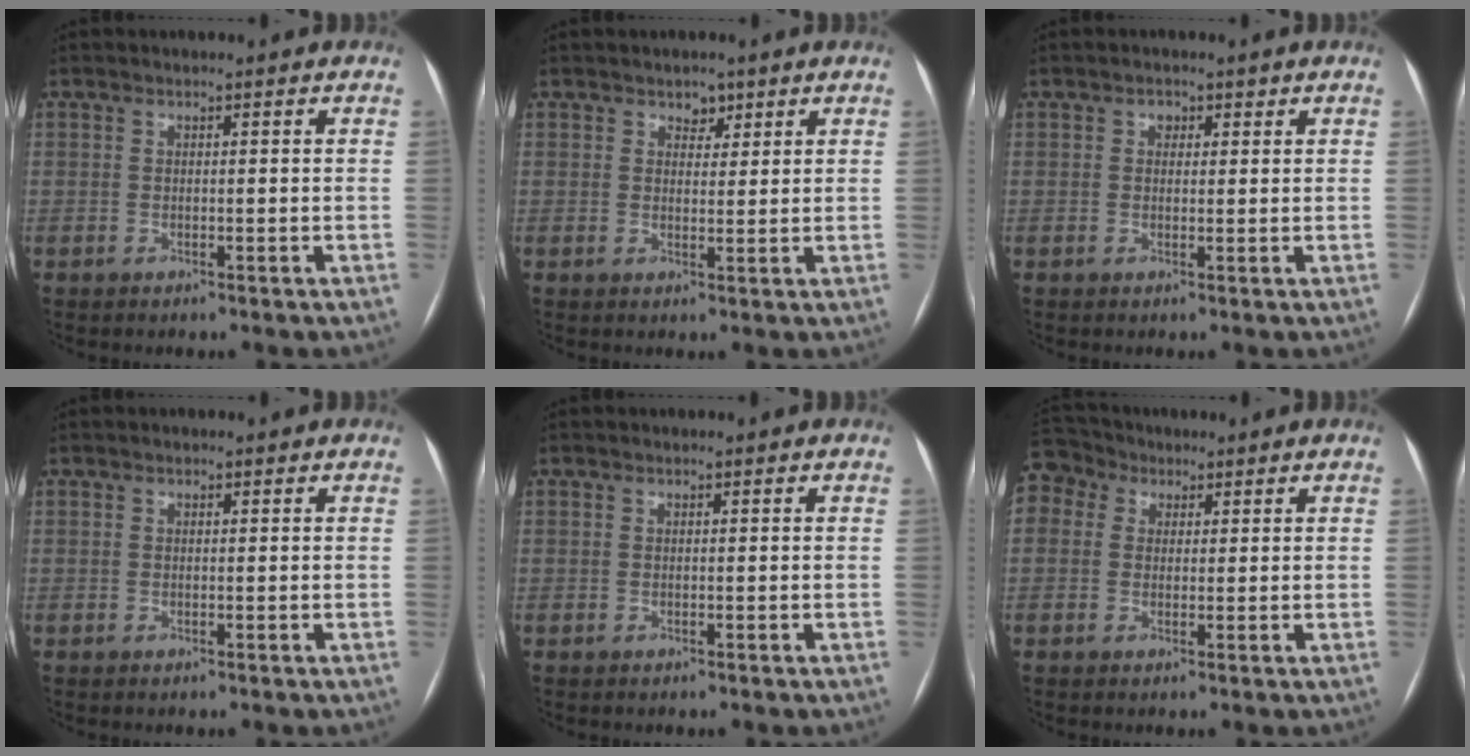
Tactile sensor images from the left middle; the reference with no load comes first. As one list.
[{"total": 2.3, "force": [1.6, 1.4, 0.9], "torque": [-0.009, 0.000, 0.024]}, {"total": 1.5, "force": [0.7, 1.2, 0.6], "torque": [-0.008, 0.006, 0.009]}, {"total": 0.0}, {"total": 0.0}, {"total": 8.9, "force": [4.0, 7.4, 2.8], "torque": [-0.078, 0.048, 0.077]}]